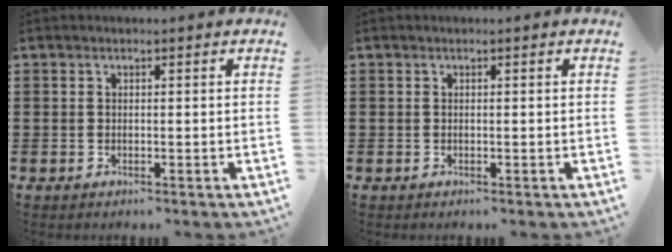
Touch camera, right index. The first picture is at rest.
{"total": 0.0}